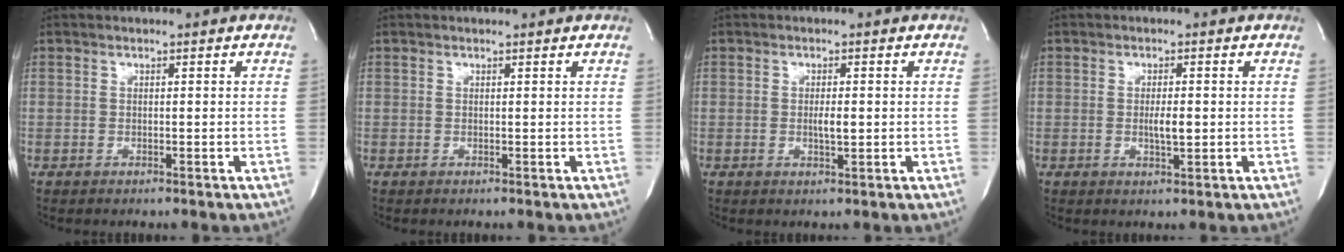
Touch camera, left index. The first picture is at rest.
{"total": 0.8, "force": [0.8, 0.1, 0.2], "torque": [-0.011, 0.005, 0.010]}
{"total": 2.1, "force": [0.0, 0.5, 2.0], "torque": [-0.039, -0.001, 0.000]}
{"total": 2.7, "force": [-0.1, 0.6, 2.6], "torque": [-0.049, -0.002, 0.000]}